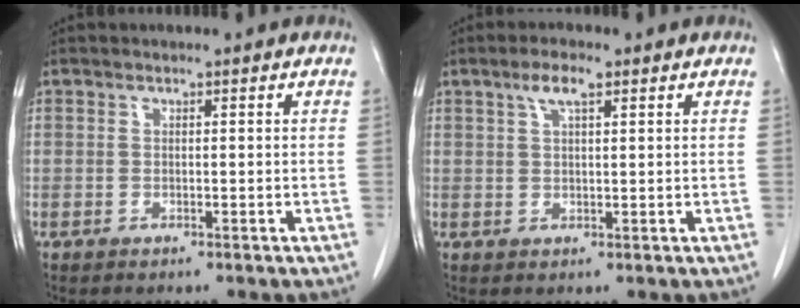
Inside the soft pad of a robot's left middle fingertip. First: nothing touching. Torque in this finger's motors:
{"motor_torque": [0.76, -0.64, 0.02, 0.04]}